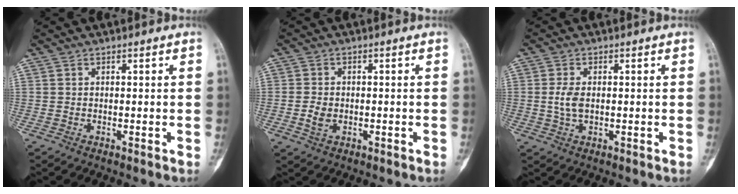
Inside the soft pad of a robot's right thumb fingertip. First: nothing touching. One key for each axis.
{"total": 3.2, "fx": -0.9, "fy": 2.3, "fz": 2.0, "tx": -0.035, "ty": 0.004, "tz": -0.015}
{"total": 3.5, "fx": 0.0, "fy": 2.0, "fz": 2.9, "tx": -0.062, "ty": 0.001, "tz": 0.000}